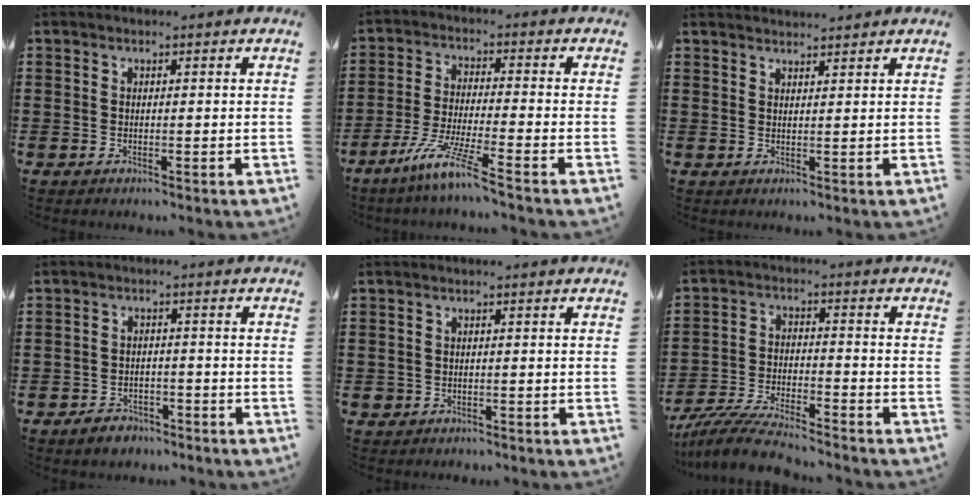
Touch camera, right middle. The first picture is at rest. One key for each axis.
{"total": 7.3, "fx": -5.7, "fy": -0.3, "fz": 4.7, "tx": -0.098, "ty": -0.013, "tz": -0.111}
{"total": 1.7, "fx": 1.7, "fy": -0.1, "fz": -0.1, "tx": -0.003, "ty": 0.000, "tz": 0.034}
{"total": 2.4, "fx": -2.2, "fy": 0.9, "fz": 0.2, "tx": -0.008, "ty": 0.007, "tz": -0.047}
{"total": 0.9, "fx": -0.6, "fy": 0.7, "fz": 0.0, "tx": -0.002, "ty": 0.004, "tz": -0.016}
{"total": 7.6, "fx": -7.1, "fy": 0.6, "fz": 2.6, "tx": -0.057, "ty": 0.006, "tz": -0.140}